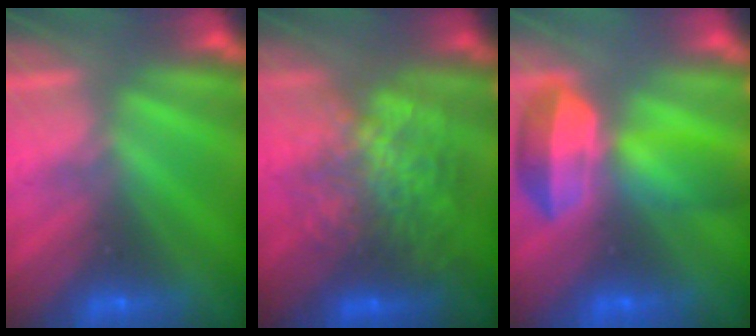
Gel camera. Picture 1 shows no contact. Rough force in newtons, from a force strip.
{"total": 5.8}
{"total": 7.0}